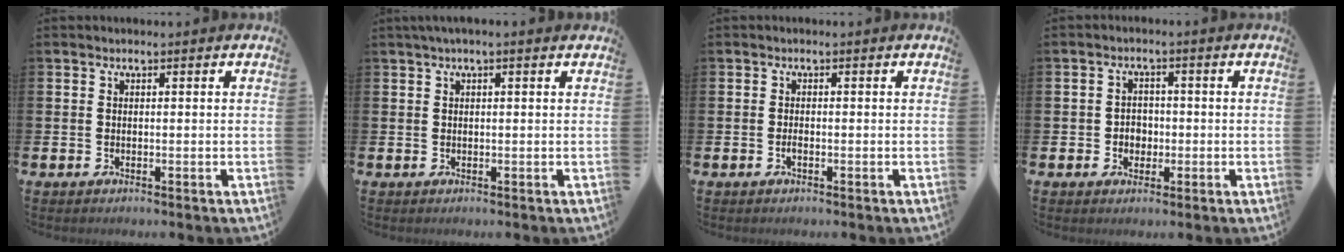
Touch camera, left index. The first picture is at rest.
{"total": 1.0, "force": [0.6, 0.0, 0.9], "torque": [-0.017, 0.002, 0.010]}
{"total": 0.8, "force": [-0.4, 0.2, 0.7], "torque": [-0.012, -0.002, -0.008]}
{"total": 2.6, "force": [-0.4, 2.3, 1.0], "torque": [-0.016, 0.005, -0.015]}